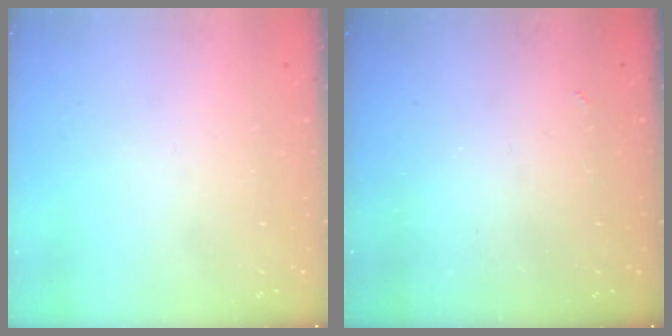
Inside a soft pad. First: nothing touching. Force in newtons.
{"total": 1.9, "press": 1.8, "slide": 0.4}